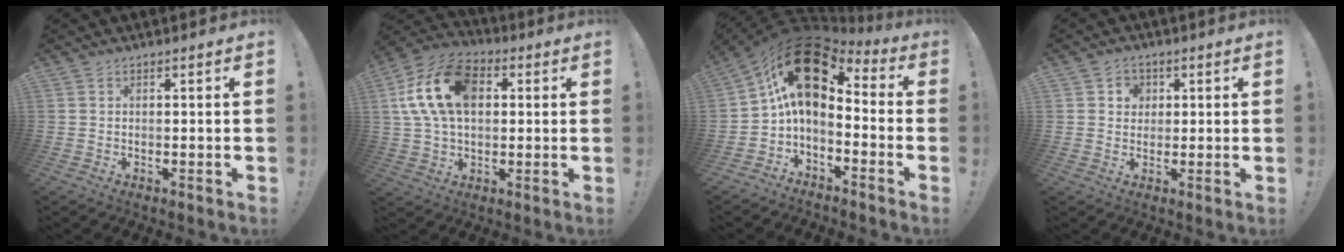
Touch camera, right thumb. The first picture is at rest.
{"total": 18.7, "force": [4.2, 12.4, 13.3], "torque": [-0.241, 0.007, 0.079]}
{"total": 16.5, "force": [4.7, 9.4, 12.7], "torque": [-0.217, -0.022, 0.090]}
{"total": 4.4, "force": [1.1, 4.1, 1.3], "torque": [-0.015, 0.001, 0.018]}